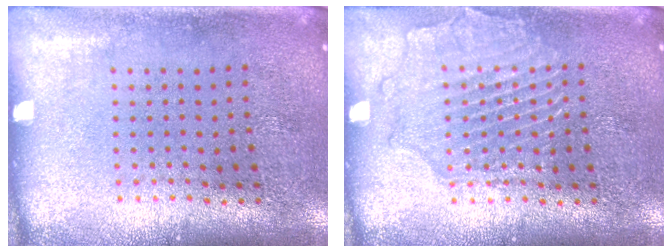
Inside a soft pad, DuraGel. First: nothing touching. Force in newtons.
{"total": 2.1, "press": 2.1, "slide": 0.2}